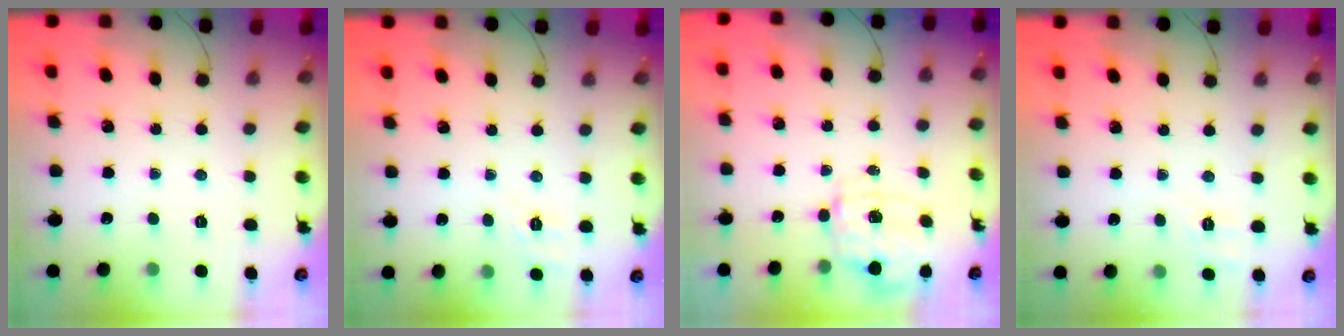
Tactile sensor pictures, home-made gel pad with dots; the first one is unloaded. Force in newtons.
{"total": 2.1, "press": 0.8, "slide": 2.0}
{"total": 3.7, "press": 3.7, "slide": 0.8}
{"total": 2.0, "press": 0.7, "slide": 1.9}